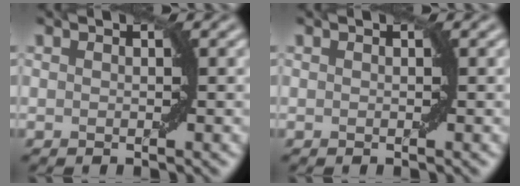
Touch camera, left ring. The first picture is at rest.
{"total": 0.0}